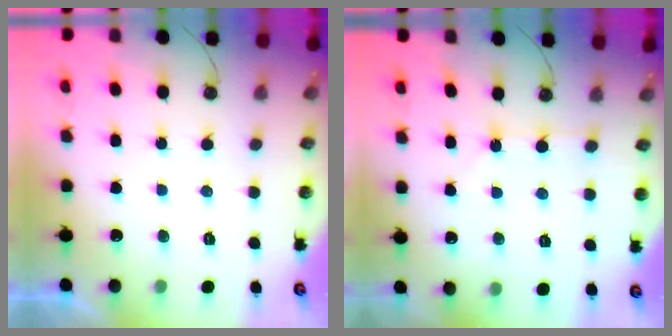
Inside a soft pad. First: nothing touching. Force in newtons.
{"total": 2.1, "press": 2.1, "slide": 0.3}